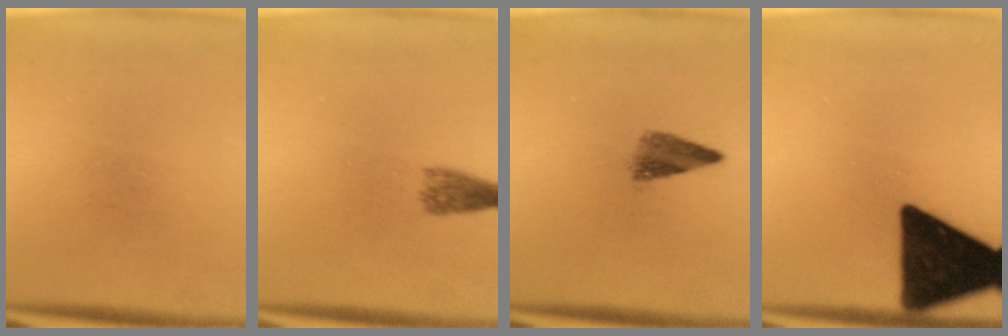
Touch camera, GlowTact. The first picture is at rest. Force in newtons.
{"total": 2.7}
{"total": 3.5}
{"total": 18.3}